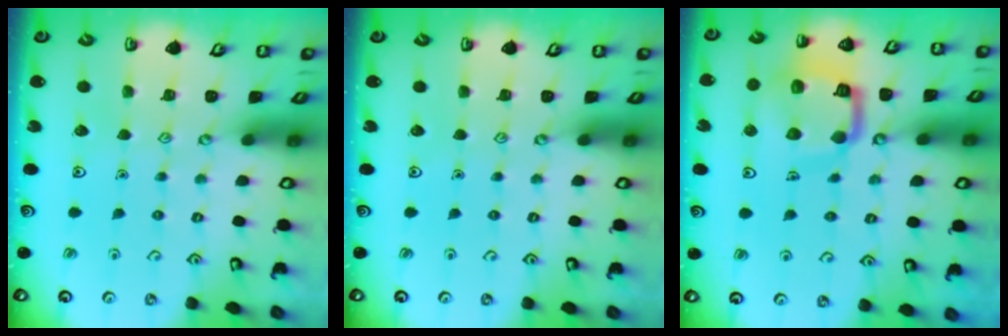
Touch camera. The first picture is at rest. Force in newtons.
{"total": 0.0}
{"total": 13.2, "press": 13.1, "slide": 1.4}